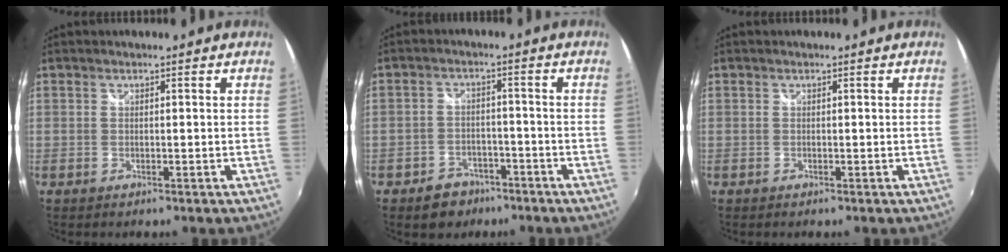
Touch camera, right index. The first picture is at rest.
{"total": 6.6, "force": [-4.6, 4.6, 1.5], "torque": [-0.051, 0.017, -0.063]}
{"total": 0.0}